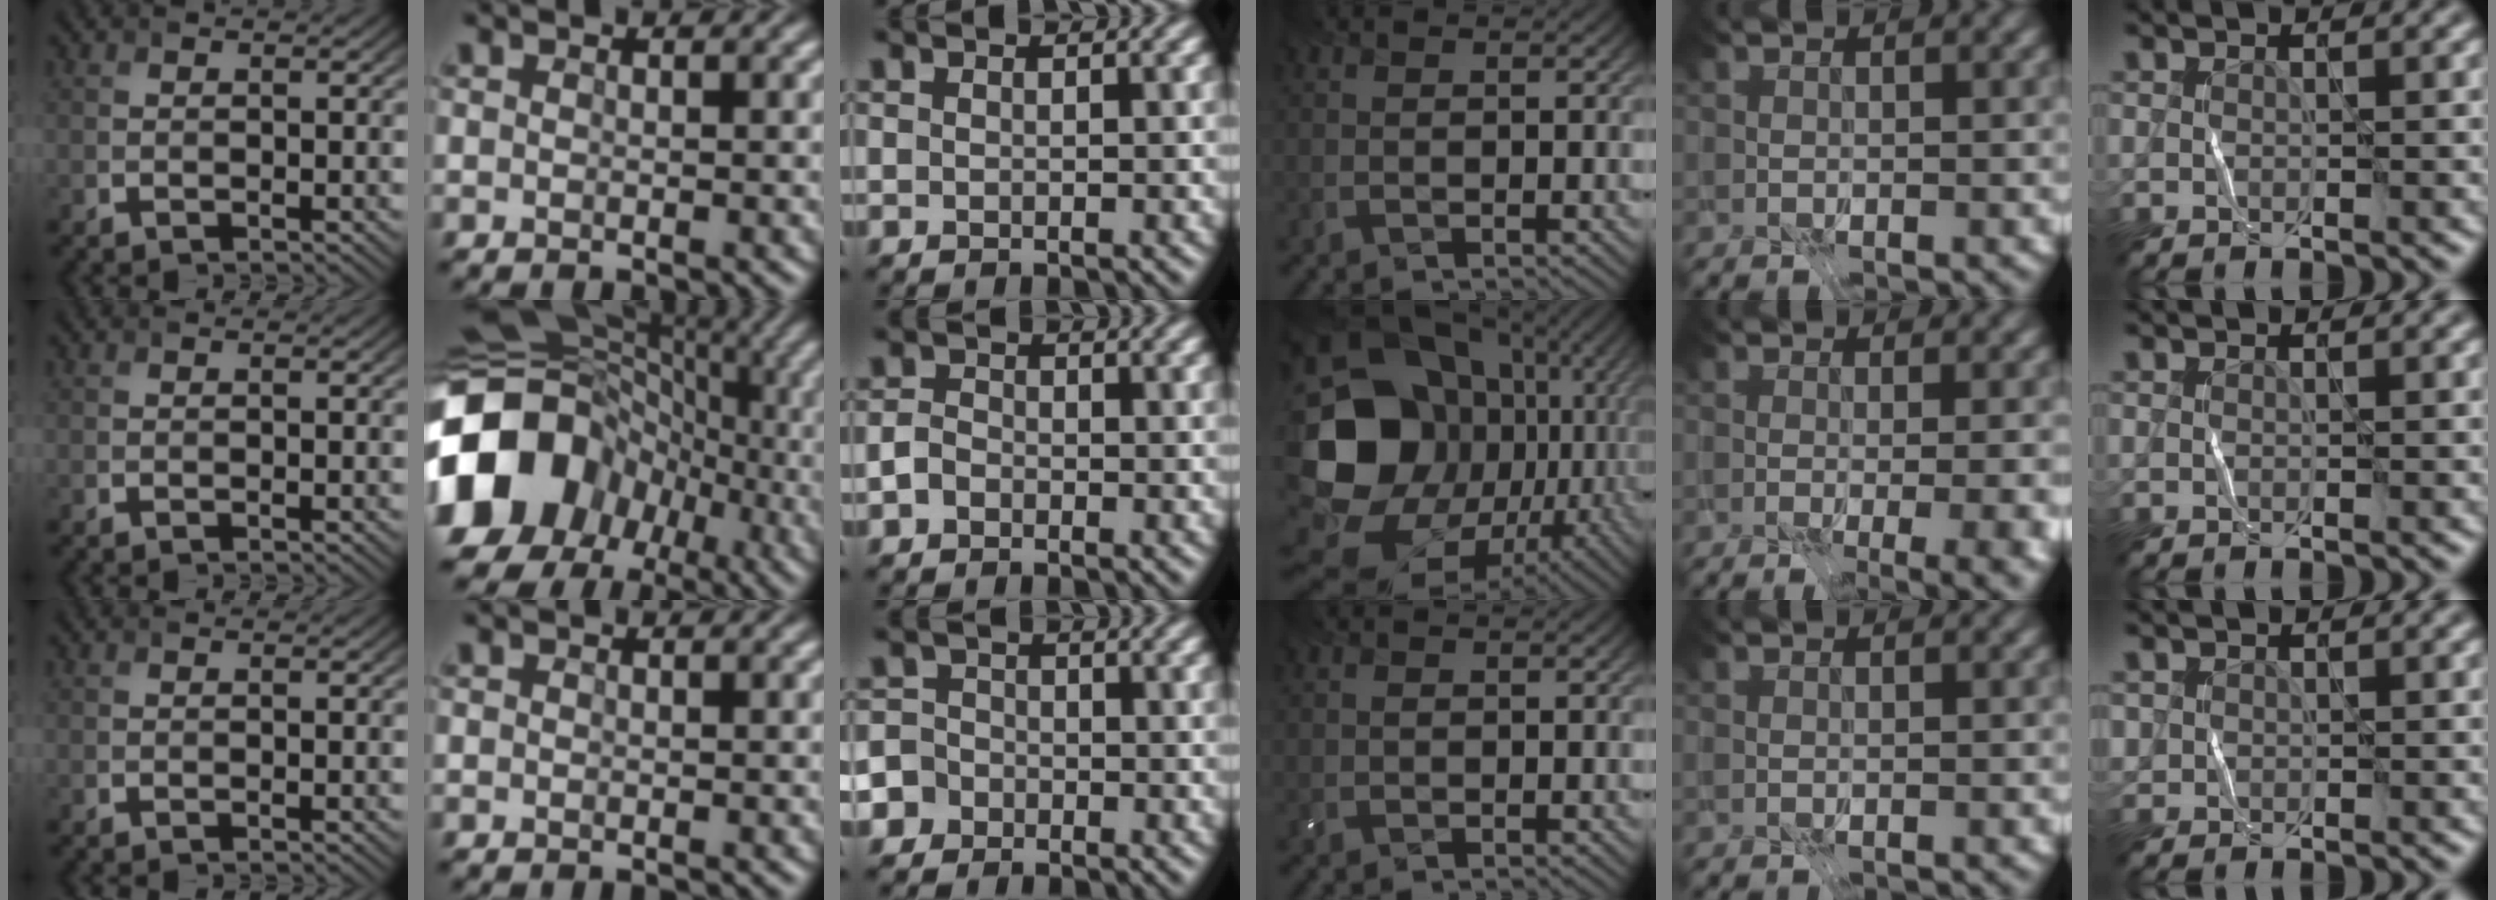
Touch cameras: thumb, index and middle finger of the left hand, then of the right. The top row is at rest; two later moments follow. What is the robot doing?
{"motion": "fold", "object": "receipt paper"}